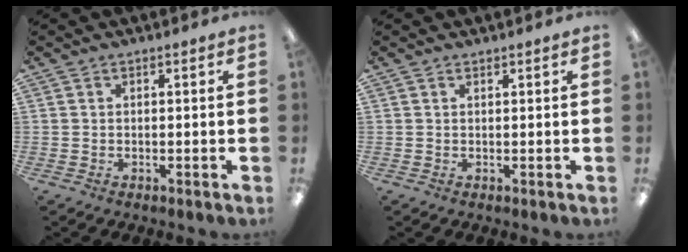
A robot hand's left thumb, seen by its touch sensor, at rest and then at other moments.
{"total": 0.5, "force": [0.5, 0.0, 0.0], "torque": [-0.001, 0.000, 0.009]}